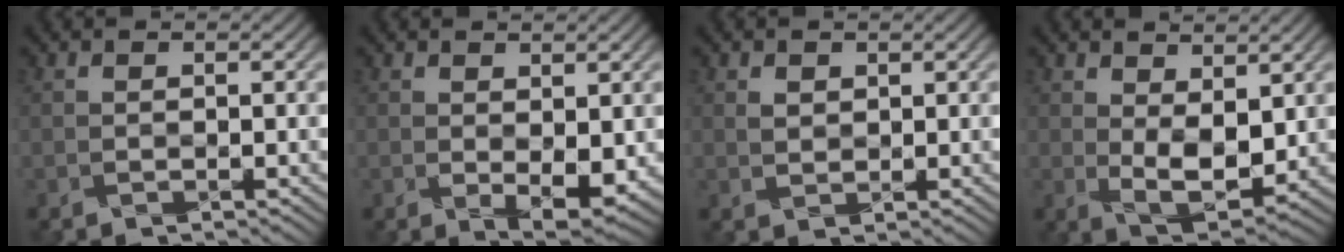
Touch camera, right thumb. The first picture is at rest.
{"total": 2.4, "force": [0.4, 1.0, 2.2], "torque": [-0.044, -0.014, 0.019]}
{"total": 1.0, "force": [0.8, 0.6, -0.2], "torque": [0.000, -0.007, 0.024]}
{"total": 5.4, "force": [1.5, 2.9, 4.4], "torque": [-0.090, -0.013, 0.037]}